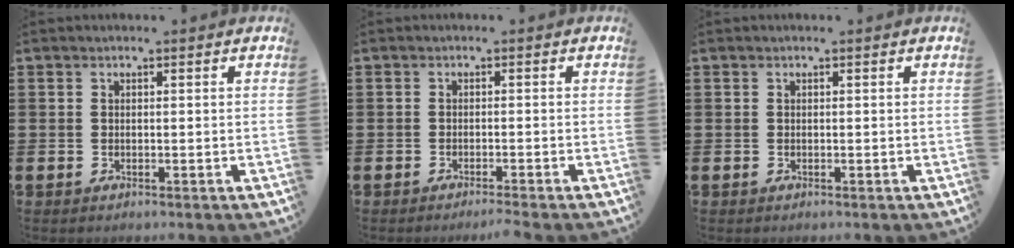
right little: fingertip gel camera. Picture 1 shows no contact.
{"total": 0.9, "force": [-0.9, -0.2, 0.3], "torque": [-0.005, -0.001, -0.017]}
{"total": 0.0}